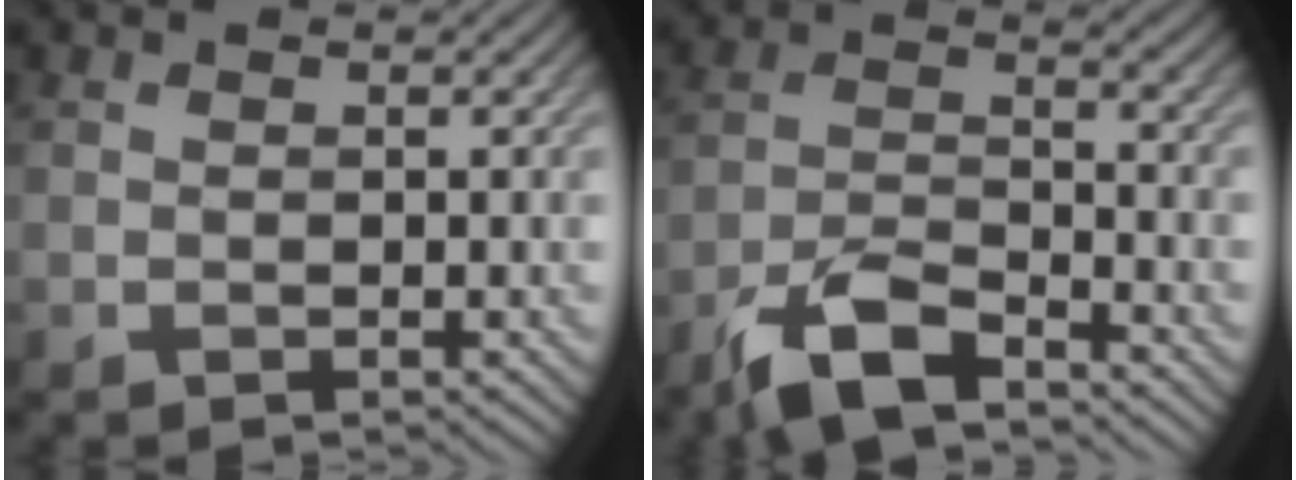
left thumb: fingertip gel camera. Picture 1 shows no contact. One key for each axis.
{"total": 7.7, "fx": -5.8, "fy": 2.1, "fz": 4.5, "tx": -0.093, "ty": -0.002, "tz": -0.122}